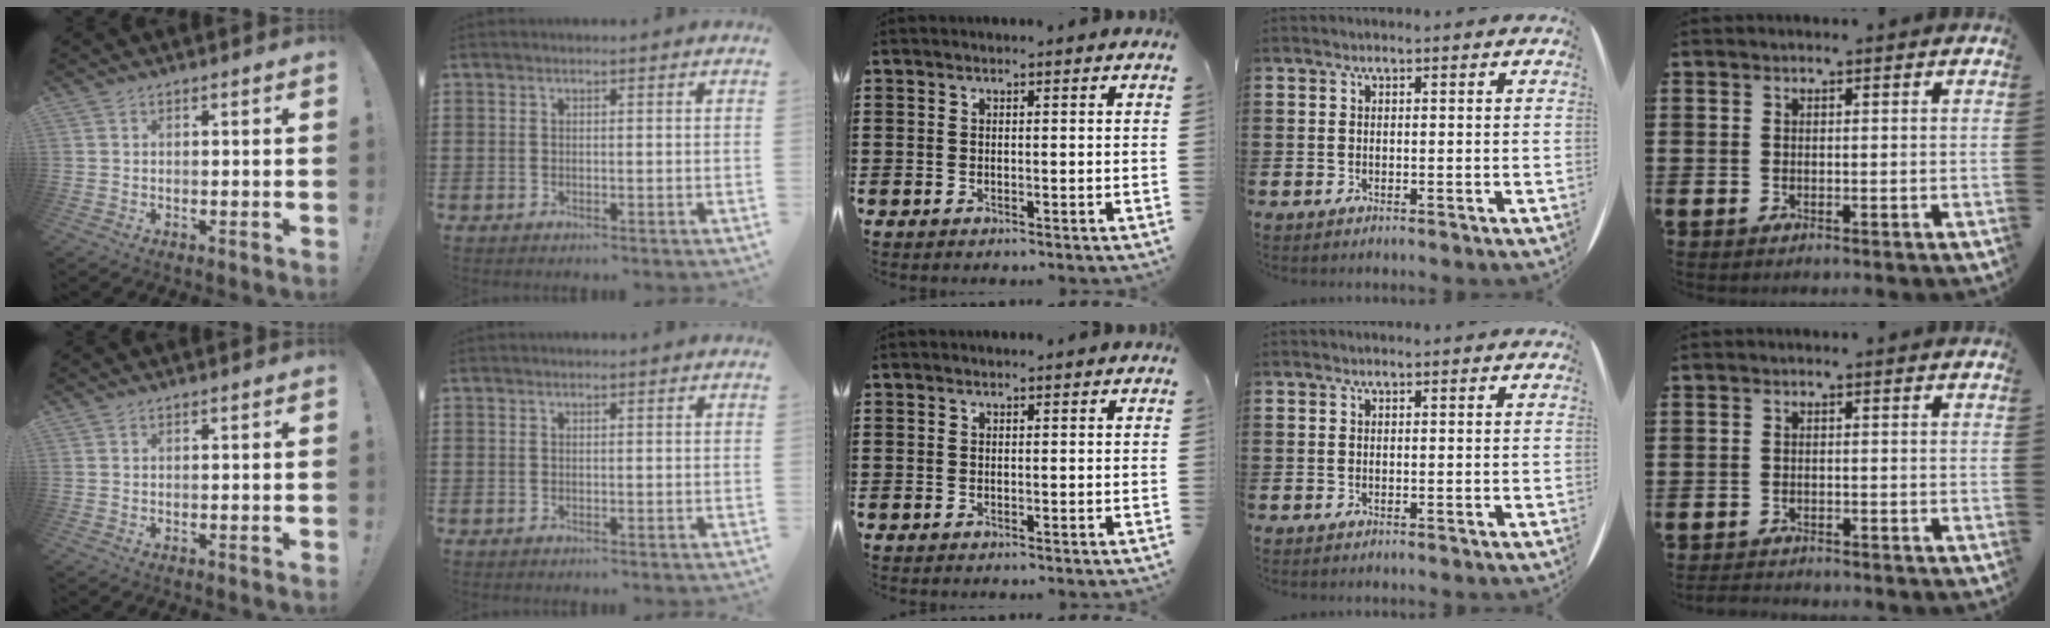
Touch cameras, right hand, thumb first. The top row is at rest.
{"little": {"total": 1.0, "force": [-1.0, 0.1, -0.1], "torque": [-0.003, 0.001, -0.021]}}